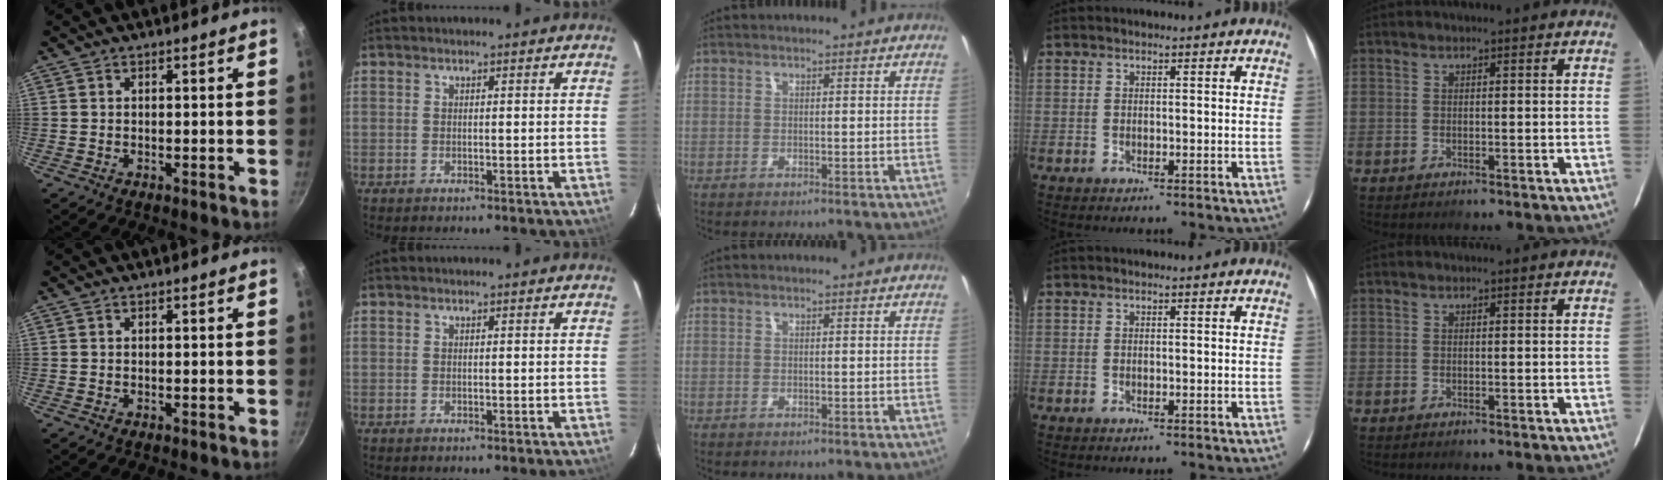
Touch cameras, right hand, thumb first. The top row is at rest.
{}